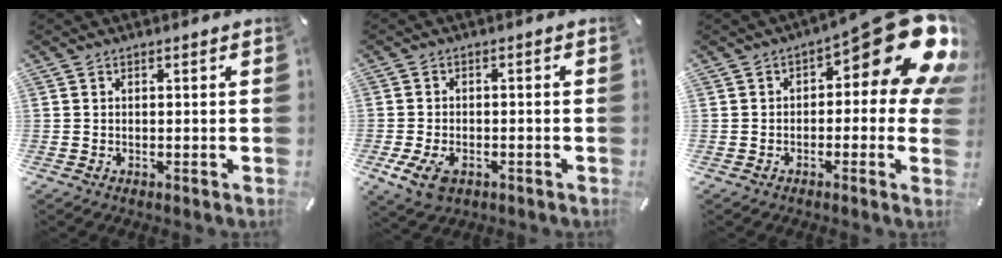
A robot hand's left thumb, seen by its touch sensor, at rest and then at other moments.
{"total": 5.6, "force": [-2.6, 3.7, 3.3], "torque": [-0.084, 0.005, -0.051]}
{"total": 18.5, "force": [7.8, 7.1, 15.2], "torque": [-0.191, -0.057, 0.135]}